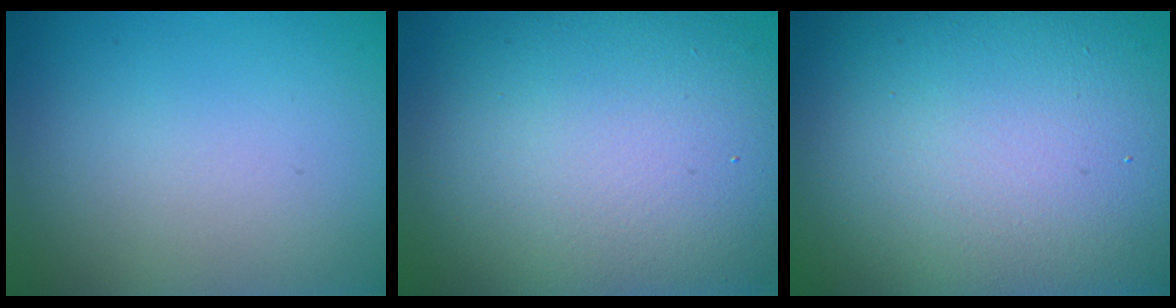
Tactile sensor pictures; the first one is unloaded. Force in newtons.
{"total": 13.6, "press": 13.6, "slide": 1.1}
{"total": 19.8, "press": 19.7, "slide": 1.2}